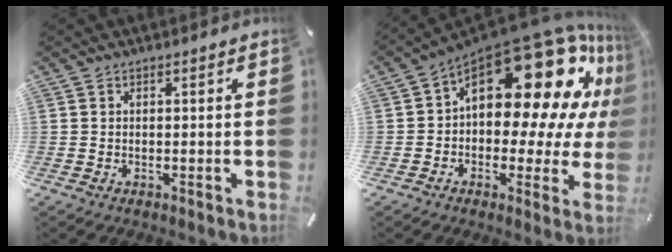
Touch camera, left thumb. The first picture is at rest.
{"total": 26.1, "force": [10.5, 13.4, 19.8], "torque": [-0.298, -0.090, 0.180]}